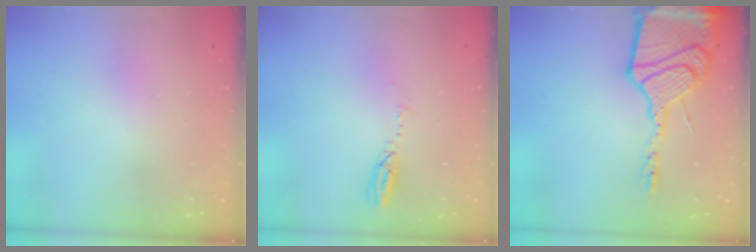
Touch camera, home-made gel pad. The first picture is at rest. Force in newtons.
{"total": 3.6, "press": 3.6, "slide": 0.2}
{"total": 24.1, "press": 21.5, "slide": 10.8}